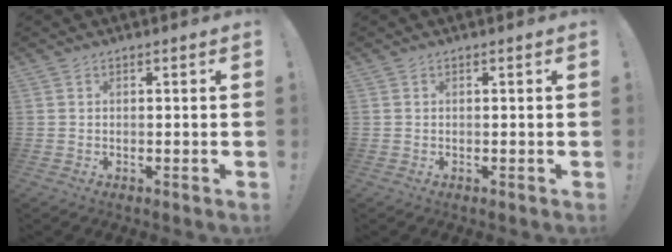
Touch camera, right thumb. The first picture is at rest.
{"total": 0.0}